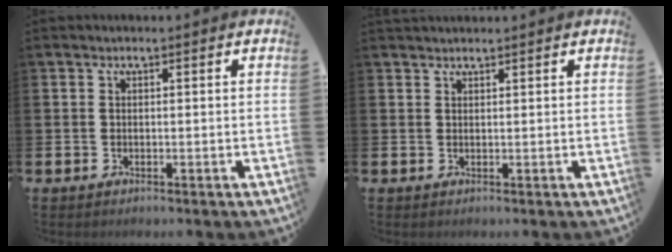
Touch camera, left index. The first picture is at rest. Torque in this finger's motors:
{"motor_torque": [0.21, -0.23, 0.04, 0.02]}